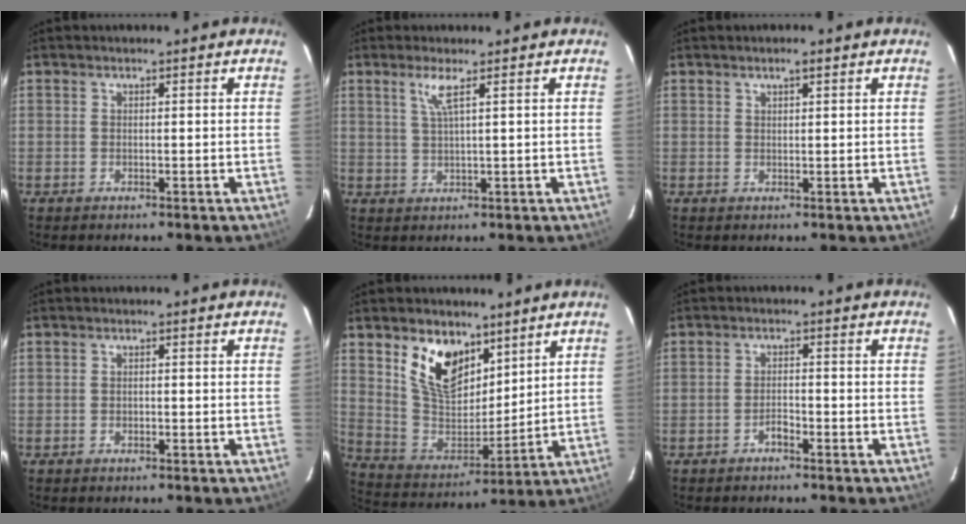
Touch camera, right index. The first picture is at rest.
{"total": 3.1, "force": [1.6, -0.4, 2.6], "torque": [-0.055, -0.003, 0.035]}
{"total": 1.4, "force": [0.9, 0.4, 1.0], "torque": [-0.017, 0.005, 0.014]}
{"total": 0.7, "force": [-0.5, 0.5, 0.3], "torque": [-0.006, 0.000, -0.011]}
{"total": 13.8, "force": [8.0, 8.1, 7.8], "torque": [-0.152, -0.001, 0.161]}
{"total": 1.9, "force": [-1.6, 0.5, 0.9], "torque": [-0.016, 0.003, -0.029]}